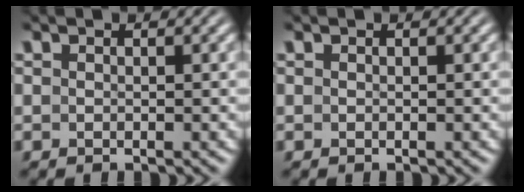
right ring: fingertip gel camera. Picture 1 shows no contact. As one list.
[{"total": 0.0}]